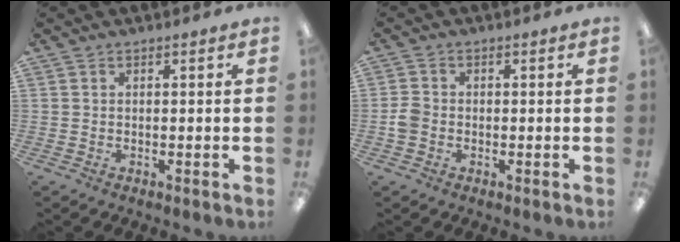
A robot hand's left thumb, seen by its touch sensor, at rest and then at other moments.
{"total": 3.3, "force": [-0.8, 2.7, 1.7], "torque": [-0.027, 0.009, -0.012]}